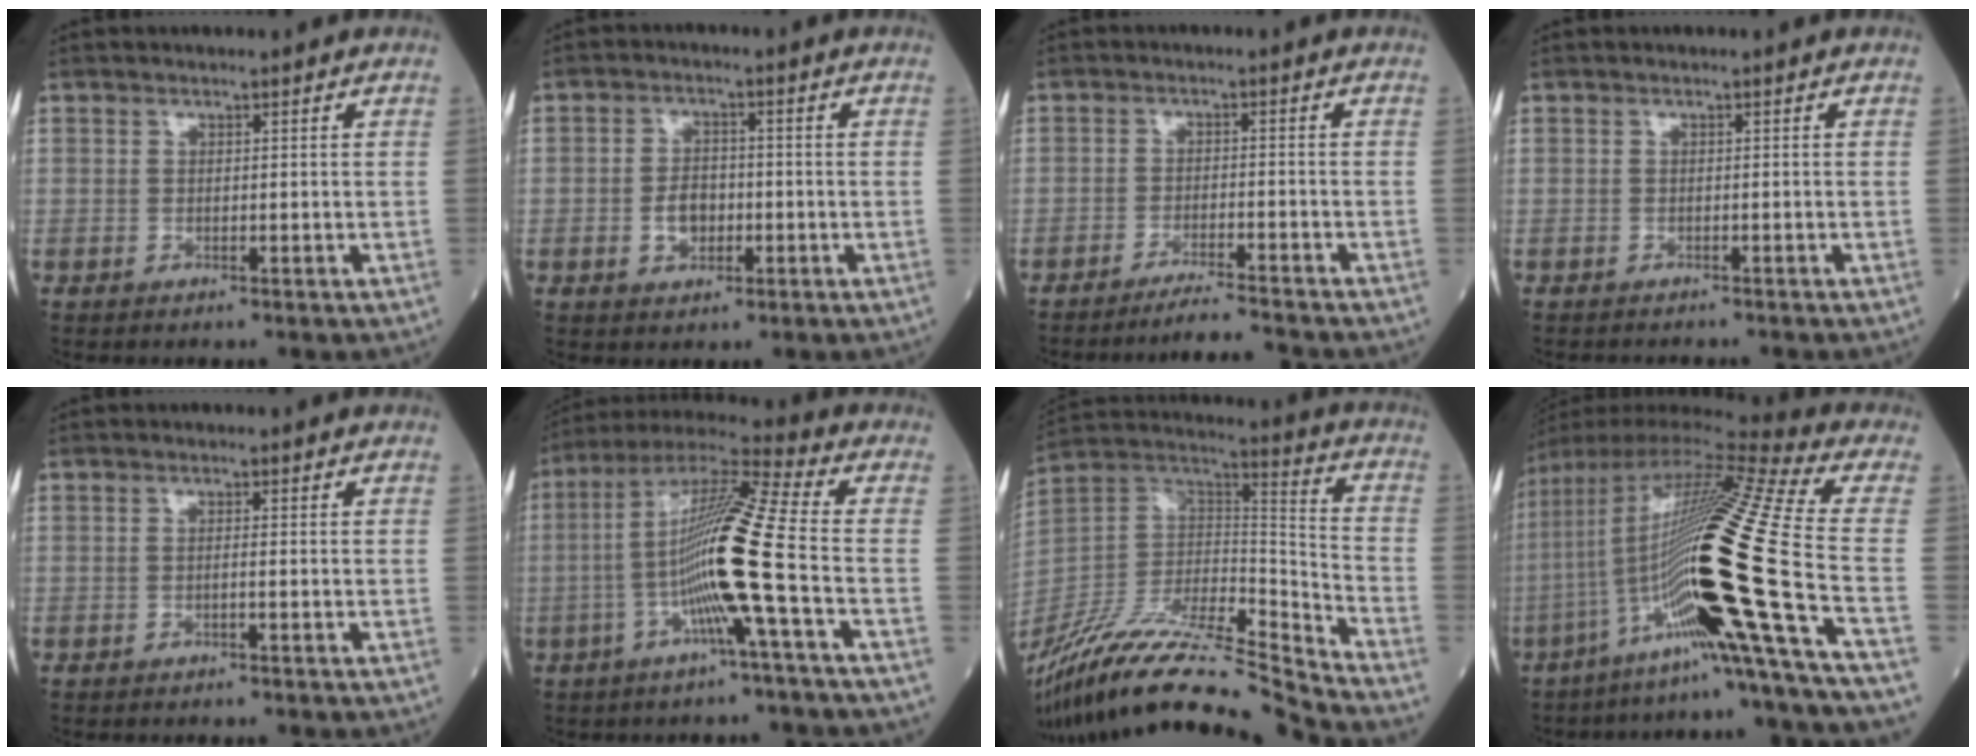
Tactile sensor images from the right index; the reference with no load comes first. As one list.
[{"total": 4.0, "force": [-1.0, 2.7, 2.8], "torque": [-0.053, 0.004, -0.016]}, {"total": 5.8, "force": [-5.4, -1.4, 1.2], "torque": [-0.015, -0.013, -0.091]}, {"total": 3.1, "force": [-3.0, 0.4, 0.9], "torque": [-0.010, -0.006, -0.040]}, {"total": 0.7, "force": [-0.3, -0.2, 0.7], "torque": [-0.012, 0.001, -0.005]}, {"total": 14.6, "force": [-3.3, -1.5, 14.2], "torque": [-0.267, 0.007, -0.074]}, {"total": 24.8, "force": [-22.2, 1.0, 11.1], "torque": [-0.244, 0.000, -0.390]}, {"total": 28.7, "force": [-8.1, -1.5, 27.4], "torque": [-0.478, -0.024, -0.163]}]